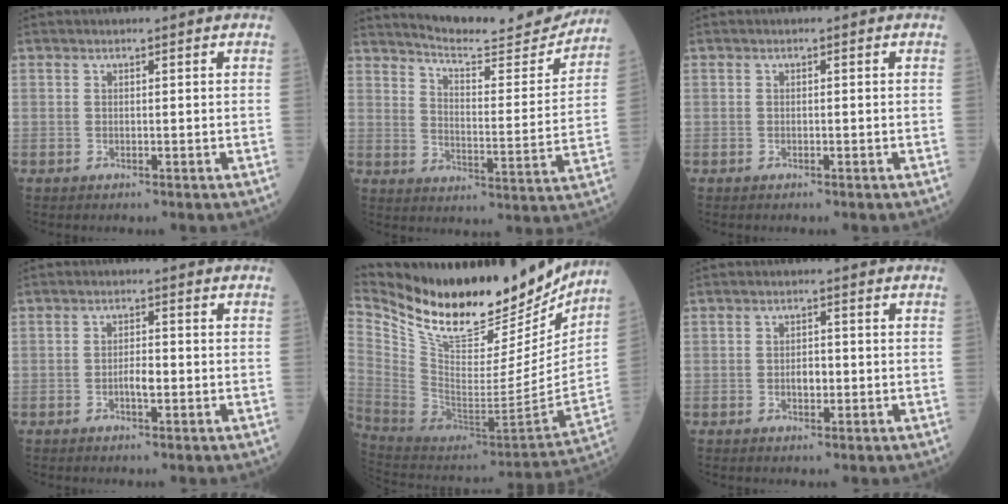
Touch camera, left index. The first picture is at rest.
{"total": 17.6, "force": [16.8, 1.8, 4.8], "torque": [-0.071, -0.054, 0.222]}
{"total": 0.0}
{"total": 2.1, "force": [-0.9, 0.6, 1.8], "torque": [-0.030, 0.000, -0.017]}
{"total": 26.4, "force": [21.9, 8.1, 12.2], "torque": [-0.233, -0.031, 0.352]}
{"total": 2.0, "force": [-0.6, 1.1, 1.5], "torque": [-0.023, 0.000, -0.010]}